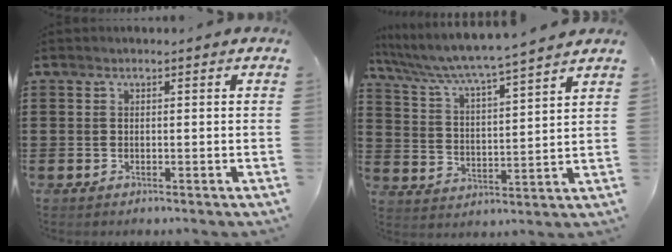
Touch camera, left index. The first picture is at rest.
{"total": 5.2, "force": [4.7, -0.7, 2.1], "torque": [-0.064, -0.037, 0.072]}